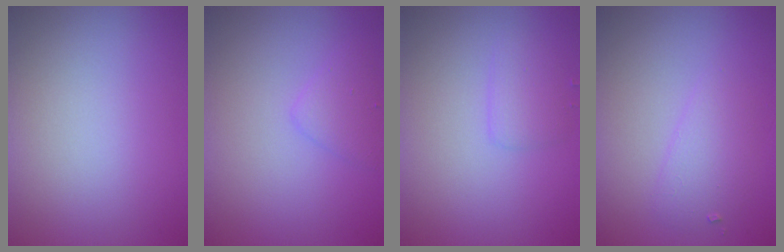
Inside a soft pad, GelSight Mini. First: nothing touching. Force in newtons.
{"total": 1.7, "press": 1.6, "slide": 0.1}
{"total": 1.5, "press": 1.5, "slide": 0.2}
{"total": 2.0, "press": 2.0, "slide": 0.1}